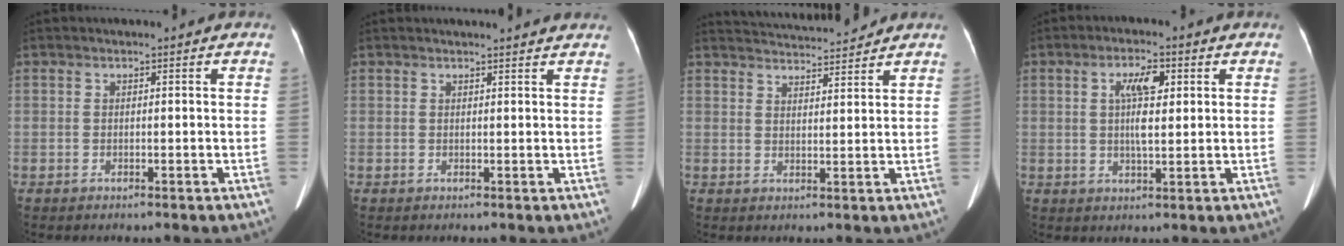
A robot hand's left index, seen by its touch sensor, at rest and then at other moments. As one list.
[{"total": 4.6, "force": [4.4, 0.0, 1.1], "torque": [-0.013, 0.010, 0.041]}, {"total": 8.9, "force": [8.7, 0.3, 1.8], "torque": [-0.033, 0.016, 0.128]}, {"total": 5.6, "force": [1.5, 1.3, 5.2], "torque": [-0.101, 0.008, 0.028]}]